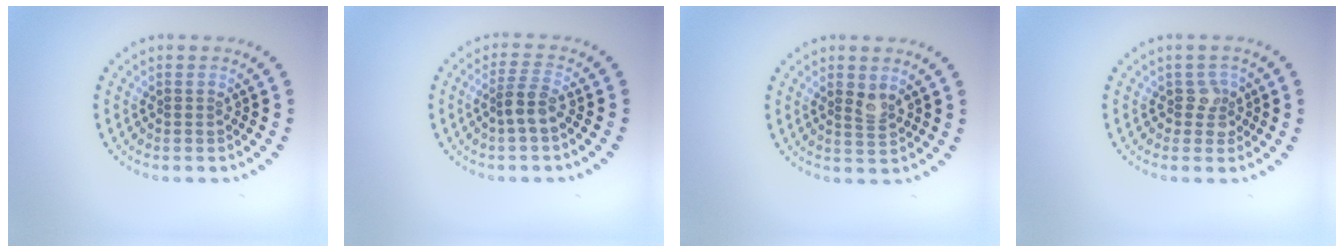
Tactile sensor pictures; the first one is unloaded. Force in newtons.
{"total": 2.2, "press": 1.7, "slide": 1.5}
{"total": 1.7, "press": 1.6, "slide": 0.5}
{"total": 1.8, "press": 1.5, "slide": 0.9}